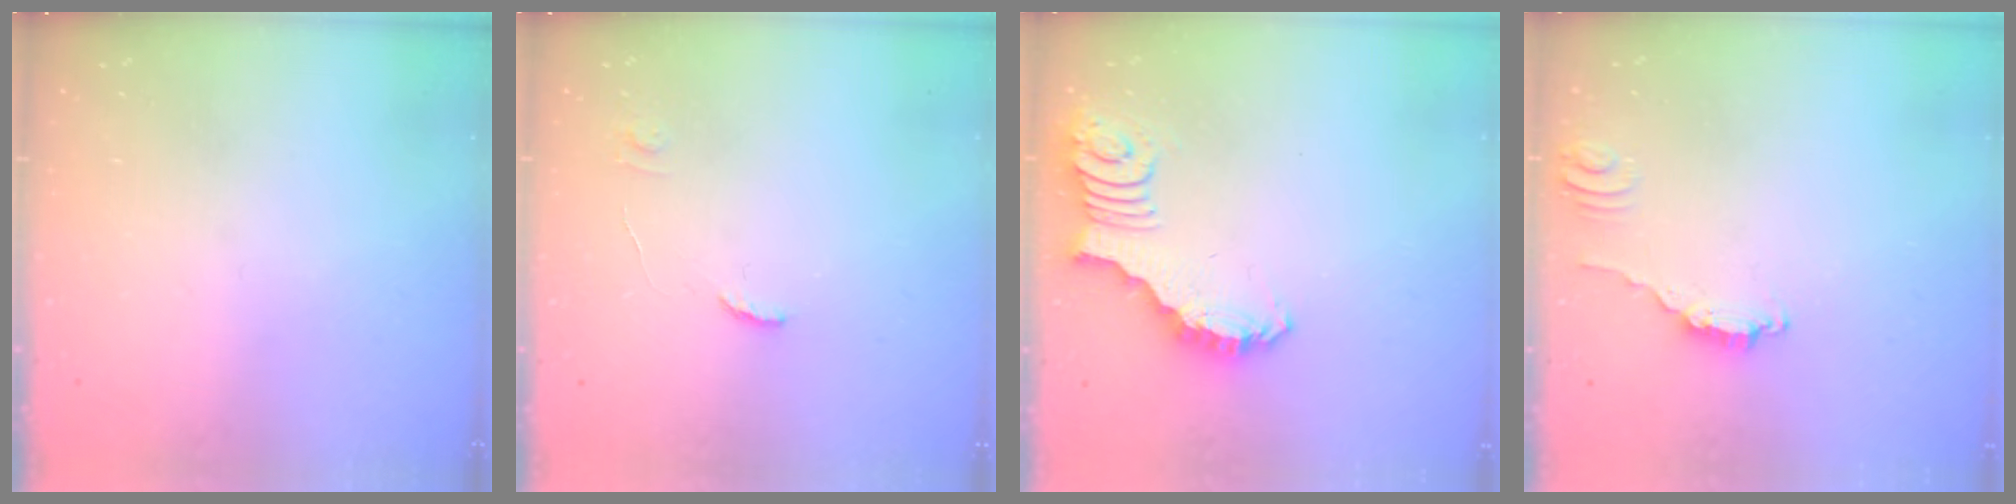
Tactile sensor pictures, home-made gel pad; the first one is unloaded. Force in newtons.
{"total": 5.8, "press": 5.8, "slide": 0.4}
{"total": 2.7, "press": 2.7, "slide": 0.5}
{"total": 2.6, "press": 2.6, "slide": 0.2}